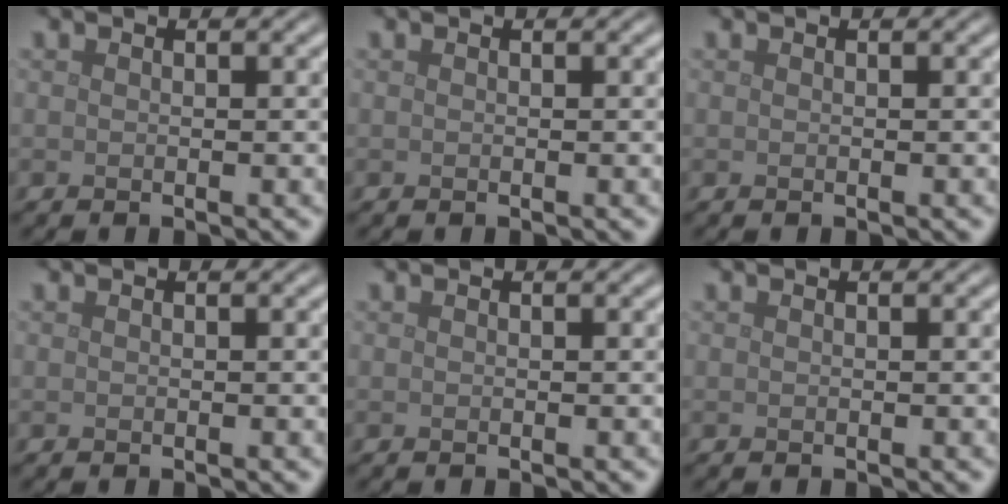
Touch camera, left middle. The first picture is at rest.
{"total": 0.0}
{"total": 0.0}
{"total": 0.0}
{"total": 0.0}
{"total": 0.0}